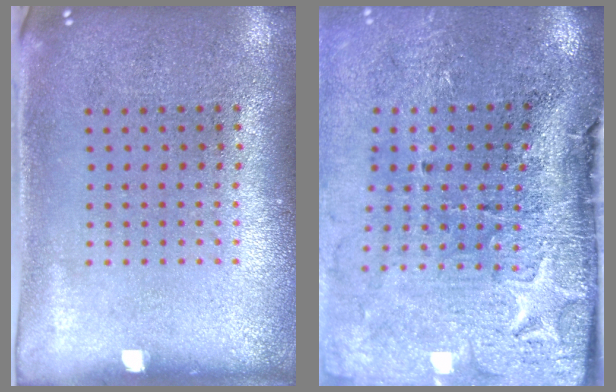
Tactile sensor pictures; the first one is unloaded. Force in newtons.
{"total": 4.9, "press": 3.8, "slide": 3.1}